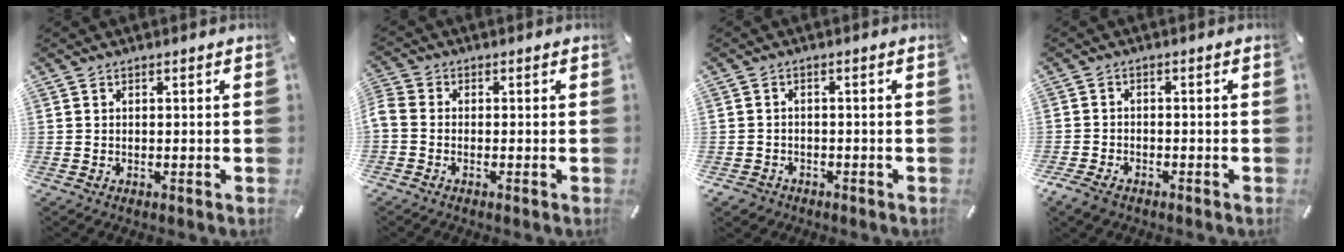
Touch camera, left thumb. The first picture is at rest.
{"total": 1.6, "force": [-0.6, 1.0, 1.1], "torque": [-0.026, 0.003, -0.014]}
{"total": 2.5, "force": [-1.7, 1.7, 0.5], "torque": [-0.015, 0.007, -0.037]}
{"total": 3.3, "force": [-2.3, 1.9, 1.4], "torque": [-0.041, 0.008, -0.049]}